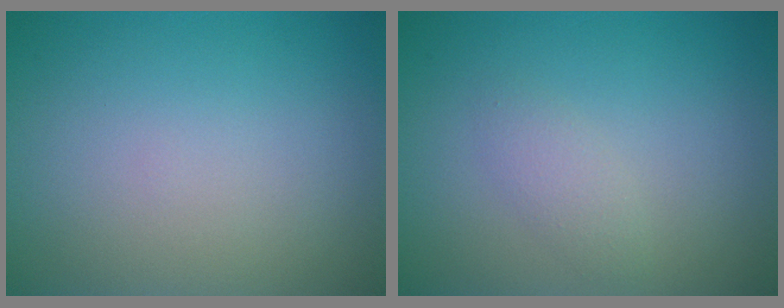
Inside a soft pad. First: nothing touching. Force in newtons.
{"total": 1.3, "press": 1.3, "slide": 0.0}